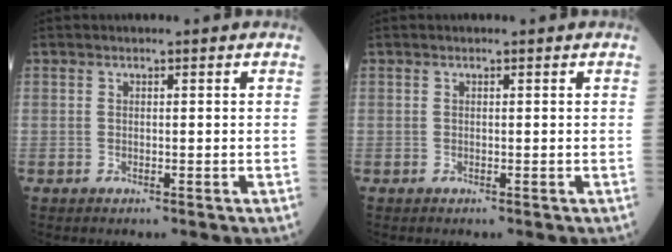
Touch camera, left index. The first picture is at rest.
{"total": 0.0}